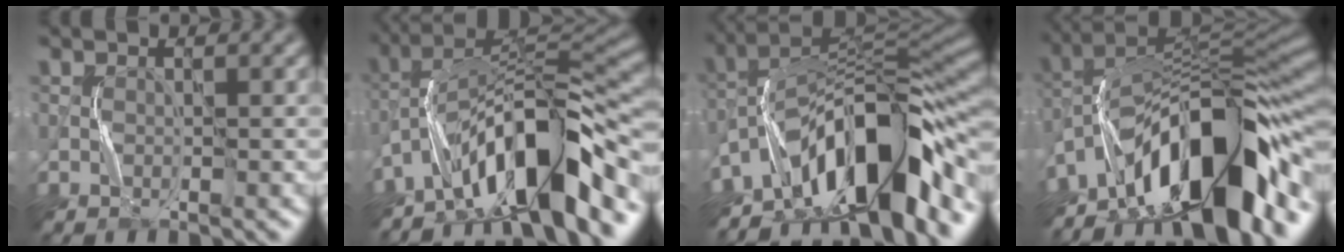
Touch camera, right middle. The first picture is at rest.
{"total": 11.5, "force": [-6.5, 3.2, 8.9], "torque": [-0.137, 0.026, -0.118]}
{"total": 13.3, "force": [-7.8, 4.6, 9.8], "torque": [-0.136, 0.028, -0.146]}
{"total": 13.5, "force": [-7.8, 4.3, 10.2], "torque": [-0.146, 0.032, -0.141]}